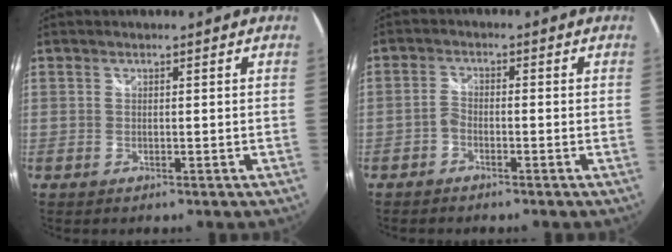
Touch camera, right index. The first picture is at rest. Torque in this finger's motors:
{"motor_torque": [-0.07, -0.03, 0.00, 0.00]}